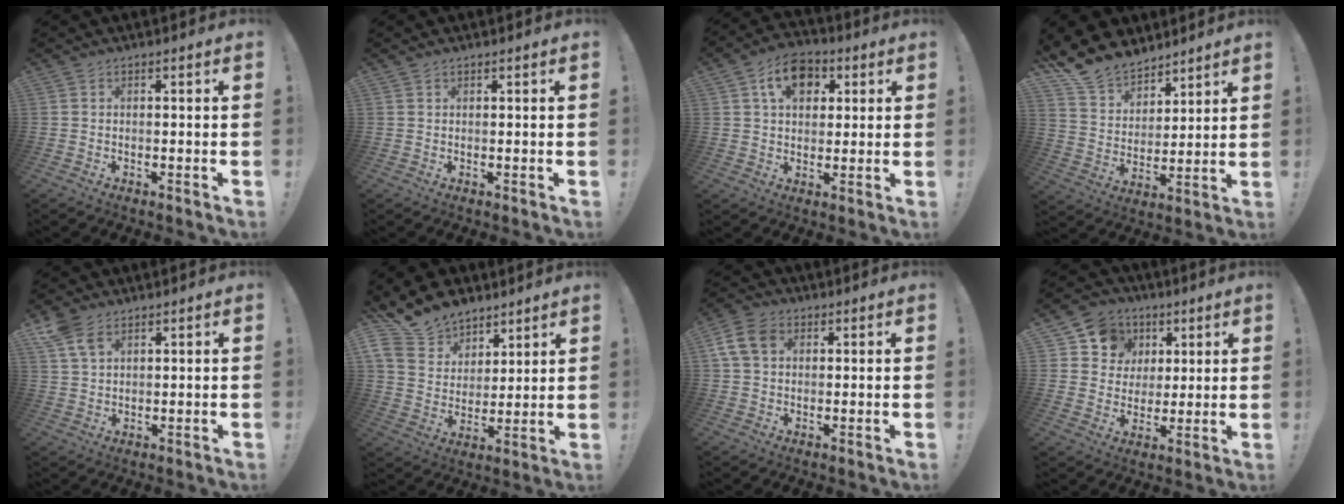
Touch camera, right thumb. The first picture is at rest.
{"total": 0.7, "force": [0.6, 0.3, 0.1], "torque": [-0.001, -0.001, 0.012]}
{"total": 10.9, "force": [3.9, 8.0, 6.3], "torque": [-0.090, 0.002, 0.071]}
{"total": 13.6, "force": [11.8, 6.4, 2.3], "torque": [-0.068, -0.094, 0.226]}
{"total": 6.6, "force": [4.0, 3.6, 3.8], "torque": [-0.066, -0.015, 0.079]}
{"total": 14.5, "force": [11.3, 8.4, 3.3], "torque": [-0.074, -0.083, 0.220]}
{"total": 9.7, "force": [3.0, 7.1, 5.8], "torque": [-0.117, 0.007, 0.064]}
{"total": 10.1, "force": [3.9, 9.1, 2.2], "torque": [-0.037, -0.019, 0.080]}